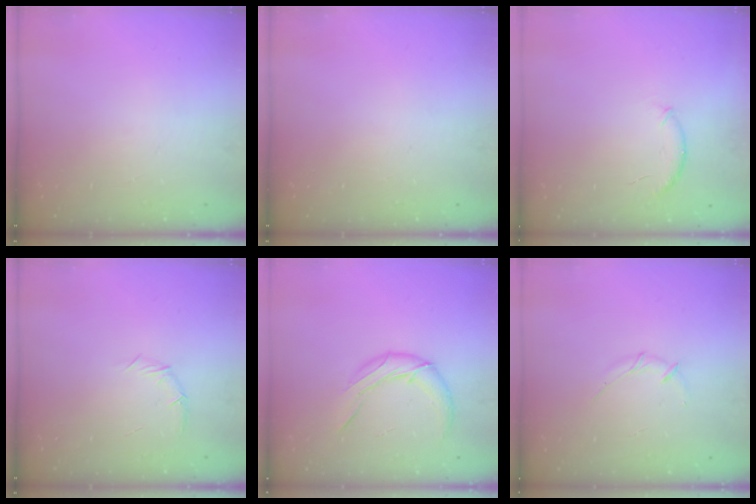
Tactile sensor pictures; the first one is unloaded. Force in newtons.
{"total": 0.0}
{"total": 6.5, "press": 6.5, "slide": 1.0}
{"total": 6.3, "press": 6.1, "slide": 1.5}
{"total": 11.2, "press": 10.9, "slide": 2.4}
{"total": 3.0, "press": 2.9, "slide": 0.8}